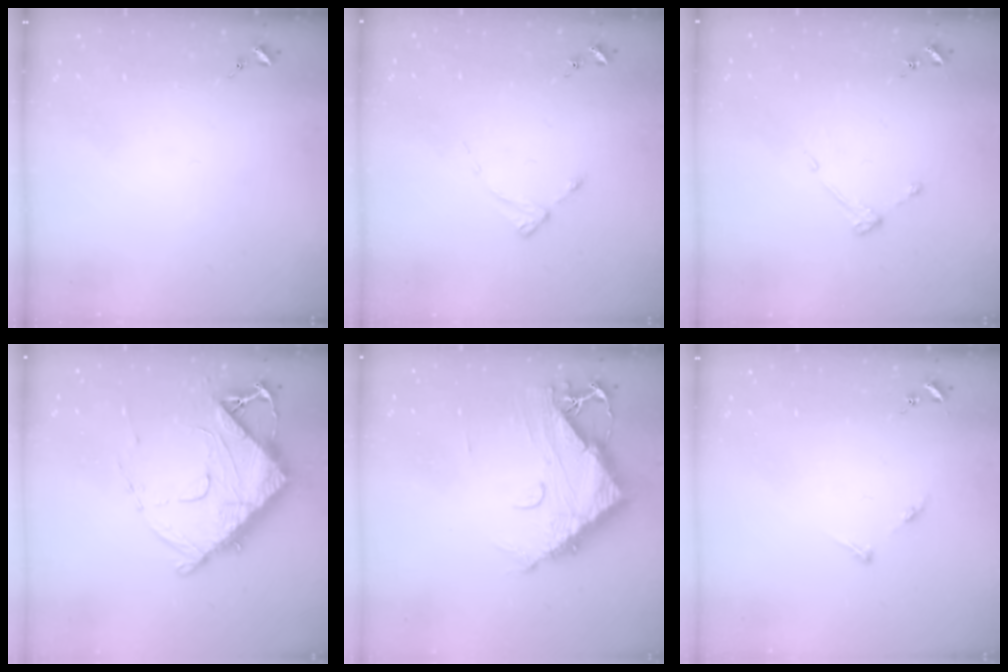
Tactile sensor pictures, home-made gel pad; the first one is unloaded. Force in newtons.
{"total": 2.0, "press": 2.0, "slide": 0.3}
{"total": 4.7, "press": 4.7, "slide": 0.6}
{"total": 13.6, "press": 13.6, "slide": 0.8}
{"total": 13.4, "press": 13.3, "slide": 1.5}
{"total": 4.0, "press": 3.9, "slide": 0.5}